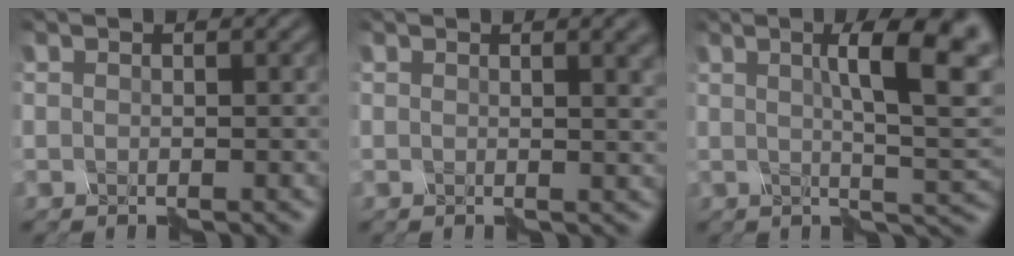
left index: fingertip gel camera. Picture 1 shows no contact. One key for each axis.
{"total": 3.1, "fx": 1.3, "fy": 1.1, "fz": 2.6, "tx": -0.019, "ty": 0.014, "tz": 0.007}
{"total": 9.9, "fx": 3.2, "fy": 2.5, "fz": 9.1, "tx": -0.097, "ty": 0.015, "tz": 0.050}